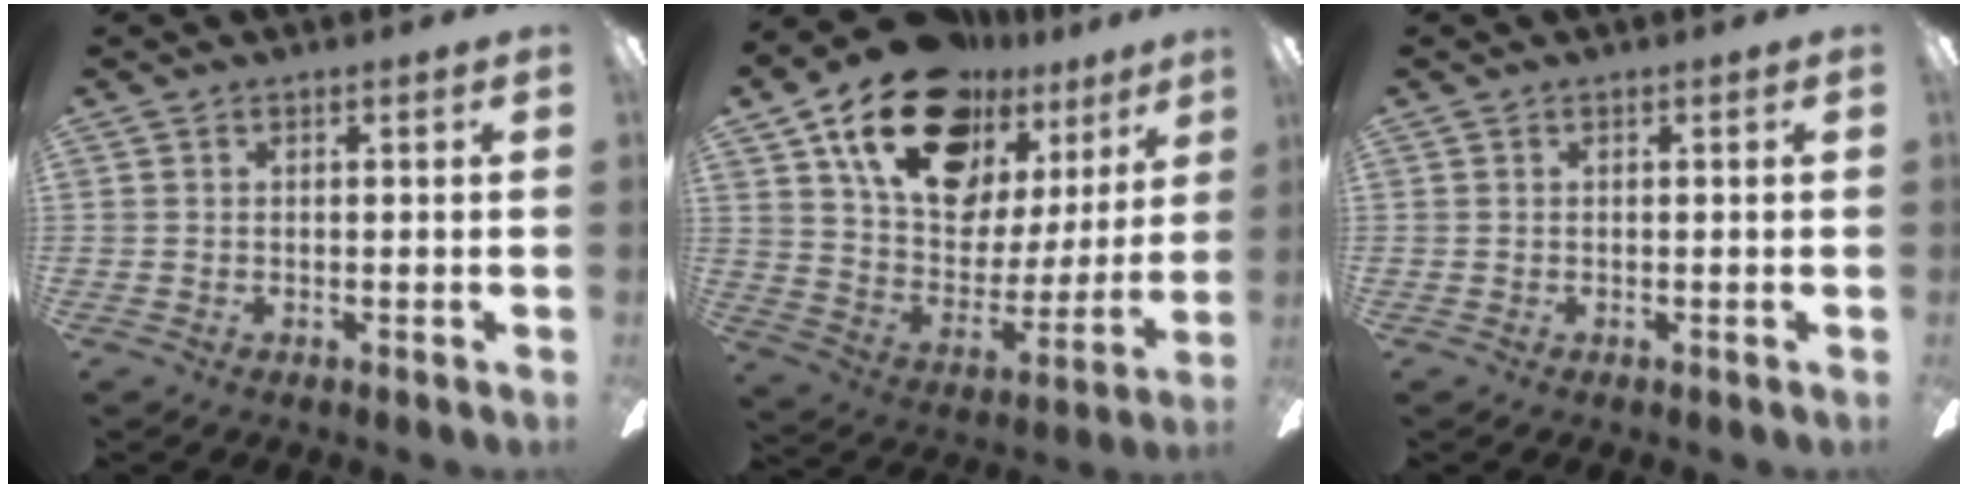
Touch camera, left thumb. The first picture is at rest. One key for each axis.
{"total": 23.2, "fx": 15.5, "fy": 12.9, "fz": 11.4, "tx": -0.190, "ty": -0.090, "tz": 0.282}
{"total": 0.0}